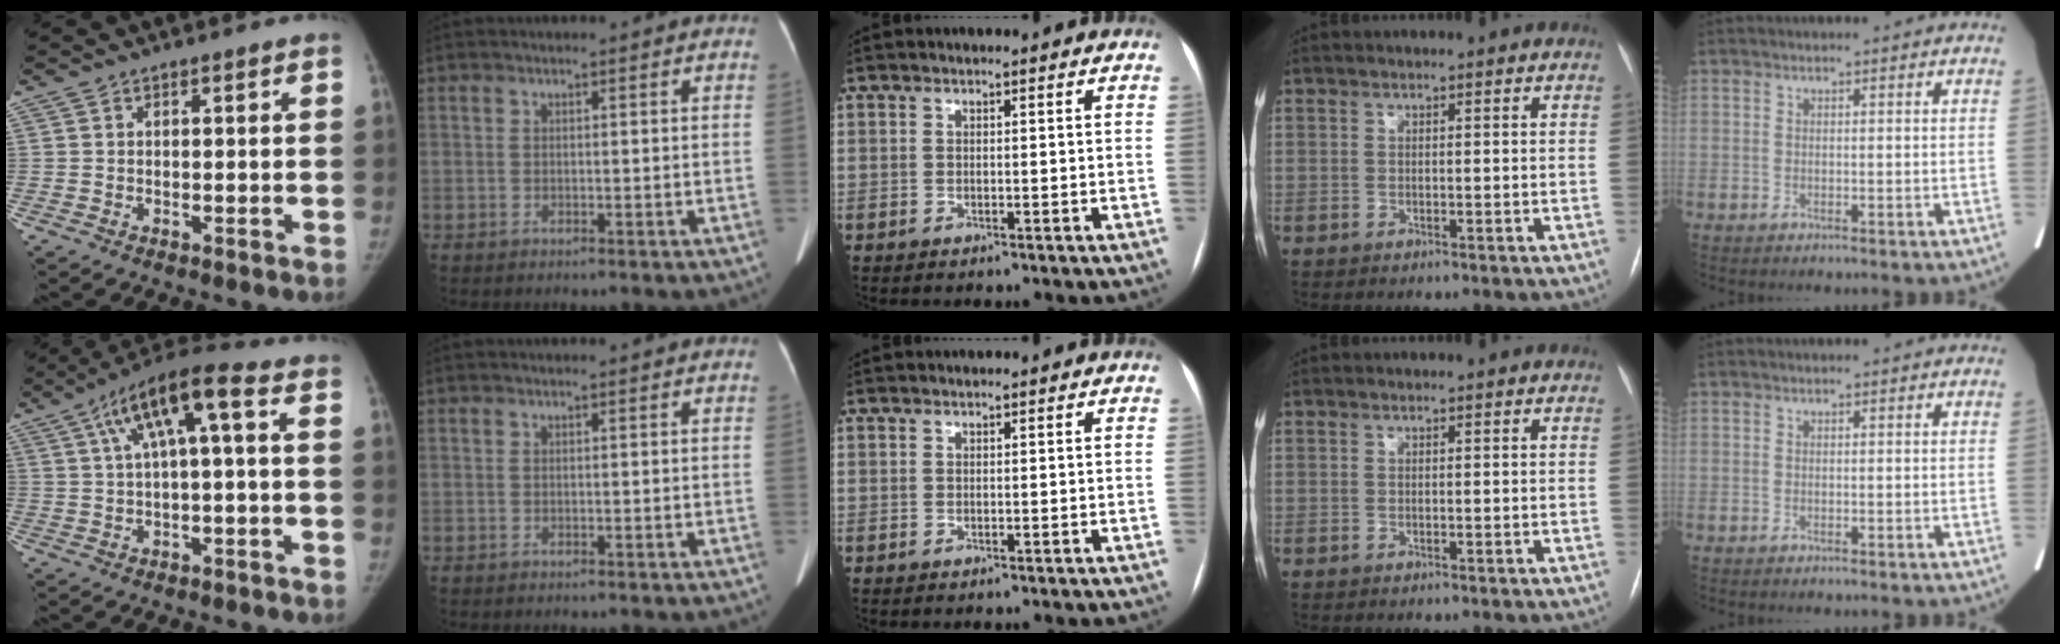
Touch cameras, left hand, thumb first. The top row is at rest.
{"thumb": {"total": 10.8, "force": [2.0, 2.6, 10.3], "torque": [-0.195, 0.048, 0.030]}, "middle": {"total": 0.7, "force": [0.7, 0.0, 0.1], "torque": [-0.006, 0.014, 0.016]}}